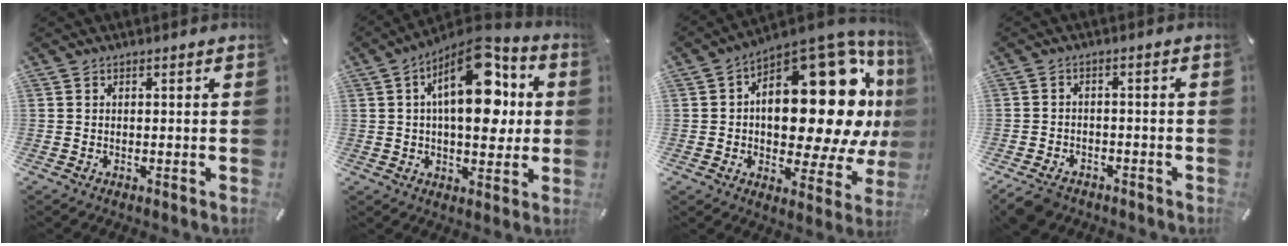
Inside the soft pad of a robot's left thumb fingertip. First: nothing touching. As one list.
[{"total": 19.0, "force": [5.2, 9.7, 15.5], "torque": [-0.229, -0.024, 0.081]}, {"total": 27.8, "force": [6.6, 14.2, 23.0], "torque": [-0.308, -0.072, 0.119]}, {"total": 4.9, "force": [-3.5, 3.0, 1.7], "torque": [-0.037, 0.017, -0.066]}]